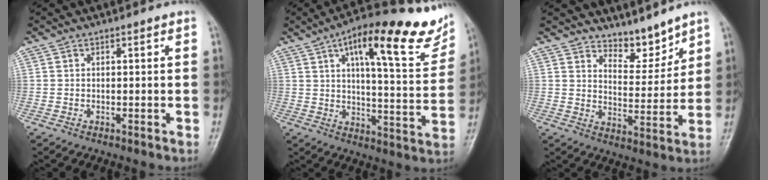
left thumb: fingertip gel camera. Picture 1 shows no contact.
{"total": 21.5, "force": [12.2, 6.0, 16.8], "torque": [-0.205, -0.032, 0.171]}
{"total": 6.4, "force": [5.9, 2.1, 1.4], "torque": [0.003, -0.059, 0.108]}